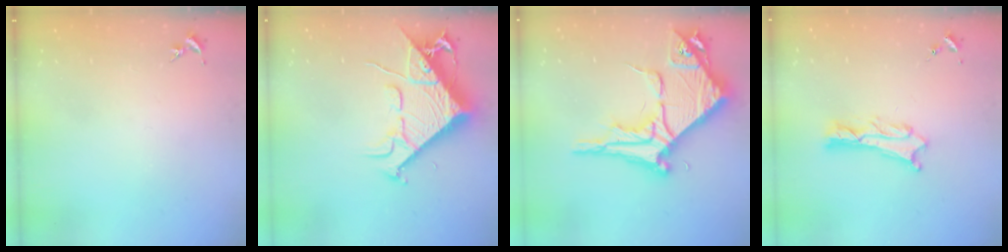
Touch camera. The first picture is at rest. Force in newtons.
{"total": 12.9, "press": 12.8, "slide": 1.4}
{"total": 11.0, "press": 10.9, "slide": 1.2}
{"total": 1.8, "press": 1.8, "slide": 0.2}